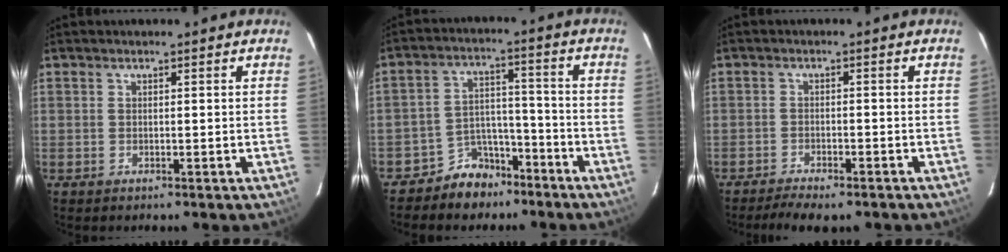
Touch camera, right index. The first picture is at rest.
{"total": 7.8, "force": [-6.1, 4.8, 1.0], "torque": [-0.016, 0.038, -0.095]}
{"total": 6.2, "force": [-5.2, 1.7, 3.1], "torque": [-0.076, -0.011, -0.082]}